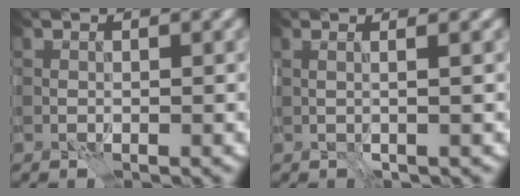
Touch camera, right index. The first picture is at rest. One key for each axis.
{"total": 2.8, "fx": 0.6, "fy": 1.0, "fz": 2.5, "tx": -0.024, "ty": 0.011, "tz": -0.019}